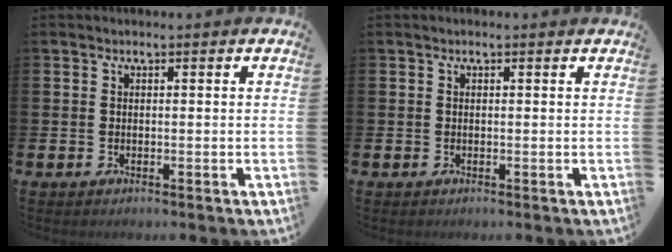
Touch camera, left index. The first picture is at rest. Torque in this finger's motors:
{"motor_torque": [1.13, -1.01, 0.44, 0.04]}